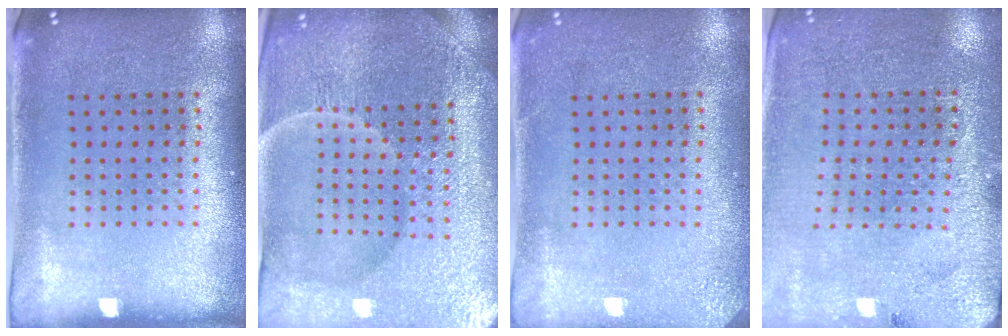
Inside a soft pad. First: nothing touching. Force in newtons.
{"total": 5.6, "press": 5.2, "slide": 2.1}
{"total": 2.0, "press": 2.0, "slide": 0.3}
{"total": 2.8, "press": 2.8, "slide": 0.2}